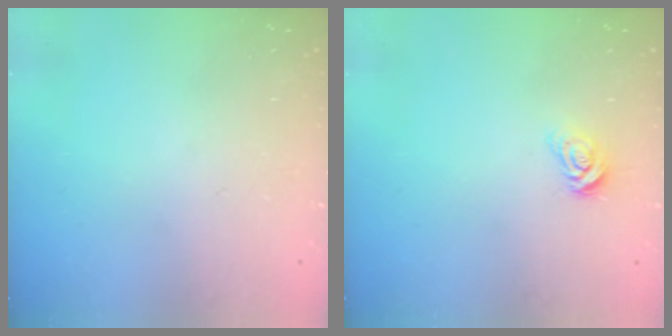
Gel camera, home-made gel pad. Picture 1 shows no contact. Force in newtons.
{"total": 6.2, "press": 6.2, "slide": 0.5}